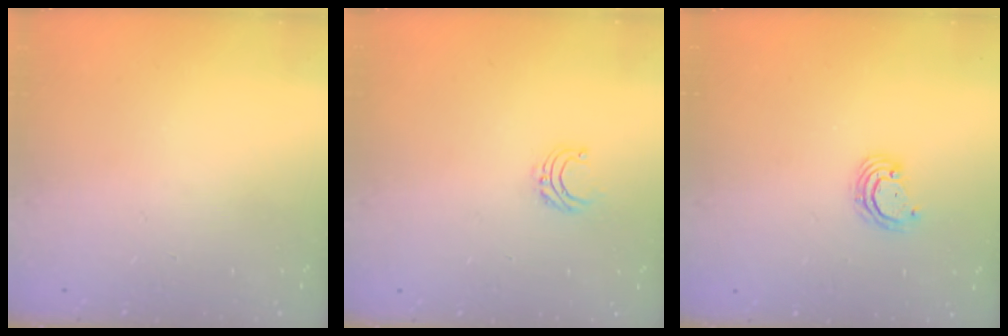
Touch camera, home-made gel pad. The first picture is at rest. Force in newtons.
{"total": 4.7, "press": 4.7, "slide": 0.4}
{"total": 3.9, "press": 3.8, "slide": 0.4}